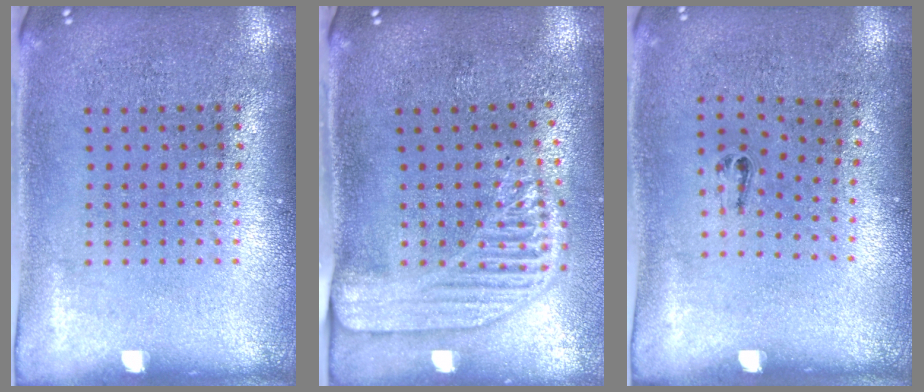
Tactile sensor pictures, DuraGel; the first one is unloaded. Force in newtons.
{"total": 2.2, "press": 1.7, "slide": 1.3}
{"total": 0.6, "press": 0.2, "slide": 0.5}